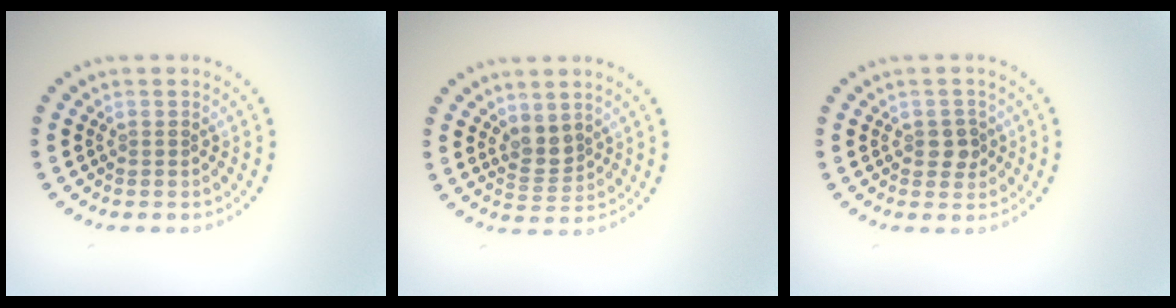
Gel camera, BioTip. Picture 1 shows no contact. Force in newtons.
{"total": 2.3, "press": 1.9, "slide": 1.2}
{"total": 1.8, "press": 1.7, "slide": 0.4}